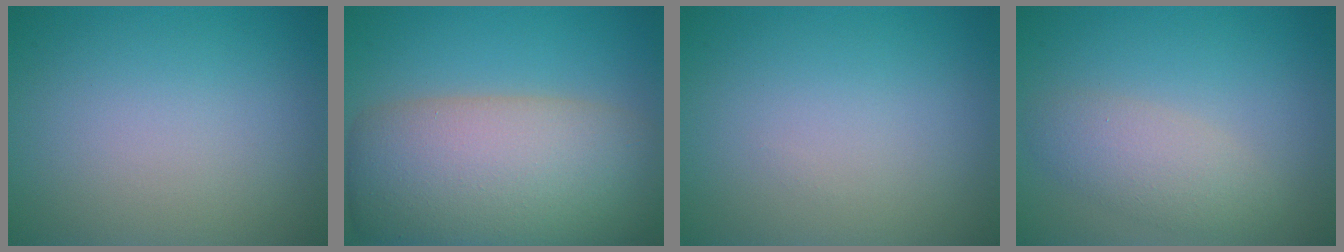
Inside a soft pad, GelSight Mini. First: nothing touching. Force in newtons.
{"total": 11.8, "press": 11.8, "slide": 0.8}
{"total": 0.0}
{"total": 3.1, "press": 3.1, "slide": 0.2}